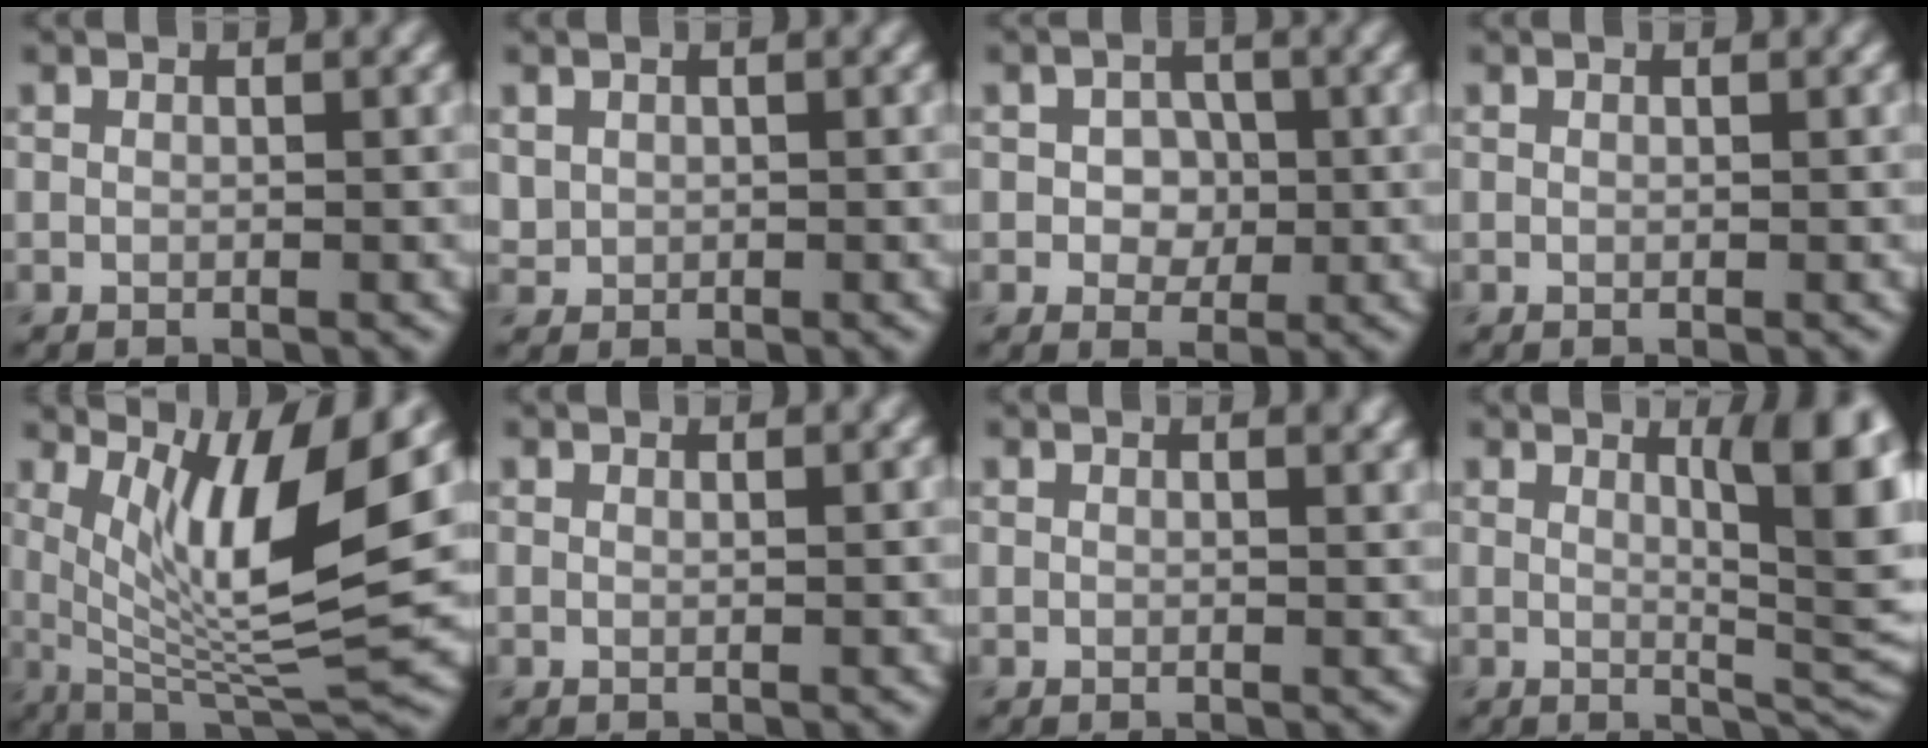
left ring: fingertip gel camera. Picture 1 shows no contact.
{"total": 0.9, "force": [0.3, 0.8, 0.2], "torque": [-0.001, -0.003, 0.010]}
{"total": 2.4, "force": [-0.1, 2.0, 1.4], "torque": [-0.019, 0.000, -0.006]}
{"total": 0.0}
{"total": 10.6, "force": [3.0, 2.5, 9.8], "torque": [-0.156, -0.012, 0.060]}
{"total": 0.6, "force": [0.4, 0.2, 0.4], "torque": [0.002, -0.002, 0.003]}
{"total": 1.1, "force": [0.9, 0.2, 0.5], "torque": [-0.004, -0.001, 0.014]}
{"total": 8.2, "force": [2.2, 2.2, 7.6], "torque": [-0.086, -0.004, 0.037]}